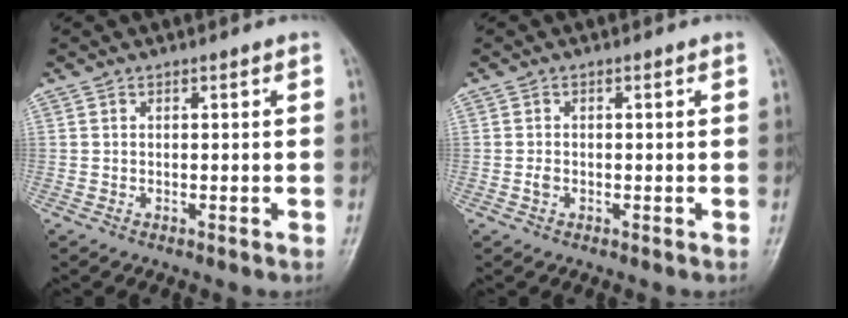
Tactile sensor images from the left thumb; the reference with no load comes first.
{"total": 1.1, "force": [-0.4, 0.7, 0.7], "torque": [-0.013, 0.000, -0.008]}